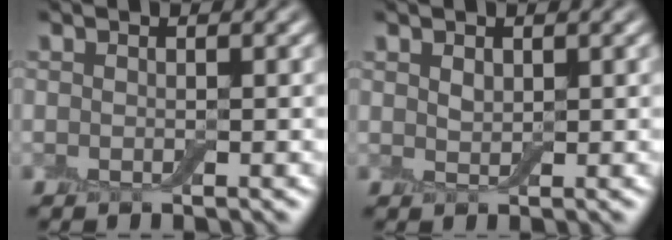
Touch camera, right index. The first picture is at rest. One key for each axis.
{"total": 1.0, "fx": 0.6, "fy": 0.6, "fz": 0.5, "tx": -0.013, "ty": 0.000, "tz": 0.013}